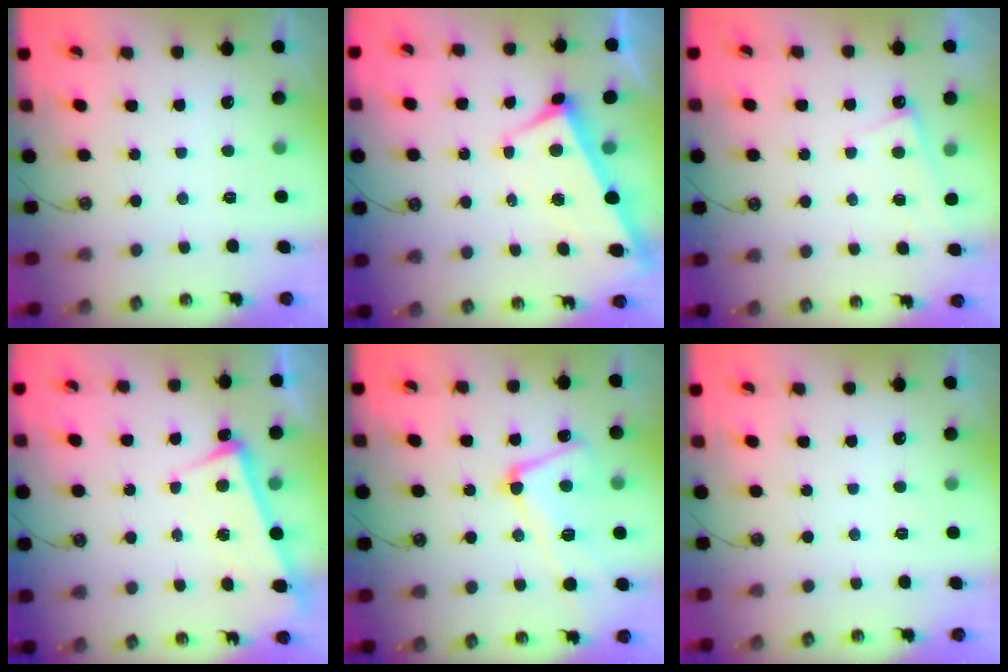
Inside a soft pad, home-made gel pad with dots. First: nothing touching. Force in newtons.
{"total": 2.9, "press": 2.8, "slide": 0.9}
{"total": 0.7, "press": 0.7, "slide": 0.3}
{"total": 3.8, "press": 3.8, "slide": 0.6}
{"total": 7.3, "press": 7.1, "slide": 1.4}
{"total": 0.0}